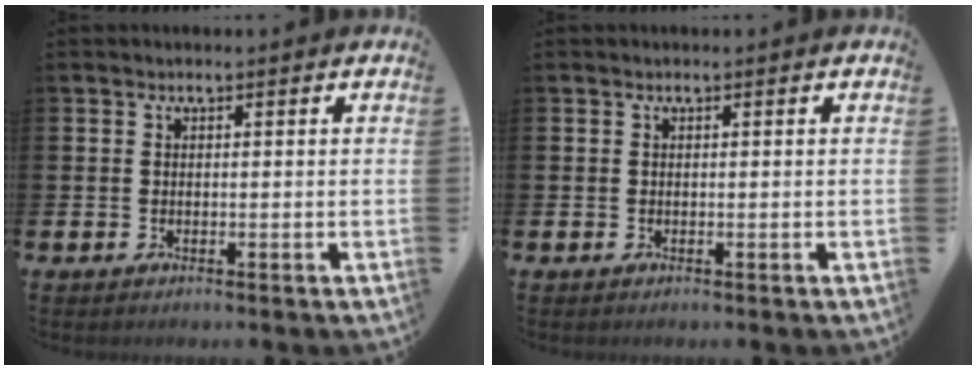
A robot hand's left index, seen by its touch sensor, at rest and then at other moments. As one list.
[{"total": 0.0}]